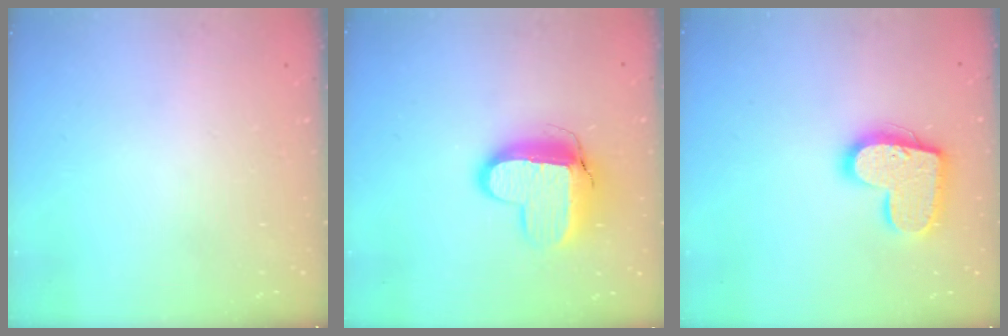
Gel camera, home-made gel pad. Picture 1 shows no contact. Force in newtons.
{"total": 13.3, "press": 13.3, "slide": 1.0}
{"total": 16.4, "press": 16.4, "slide": 1.0}